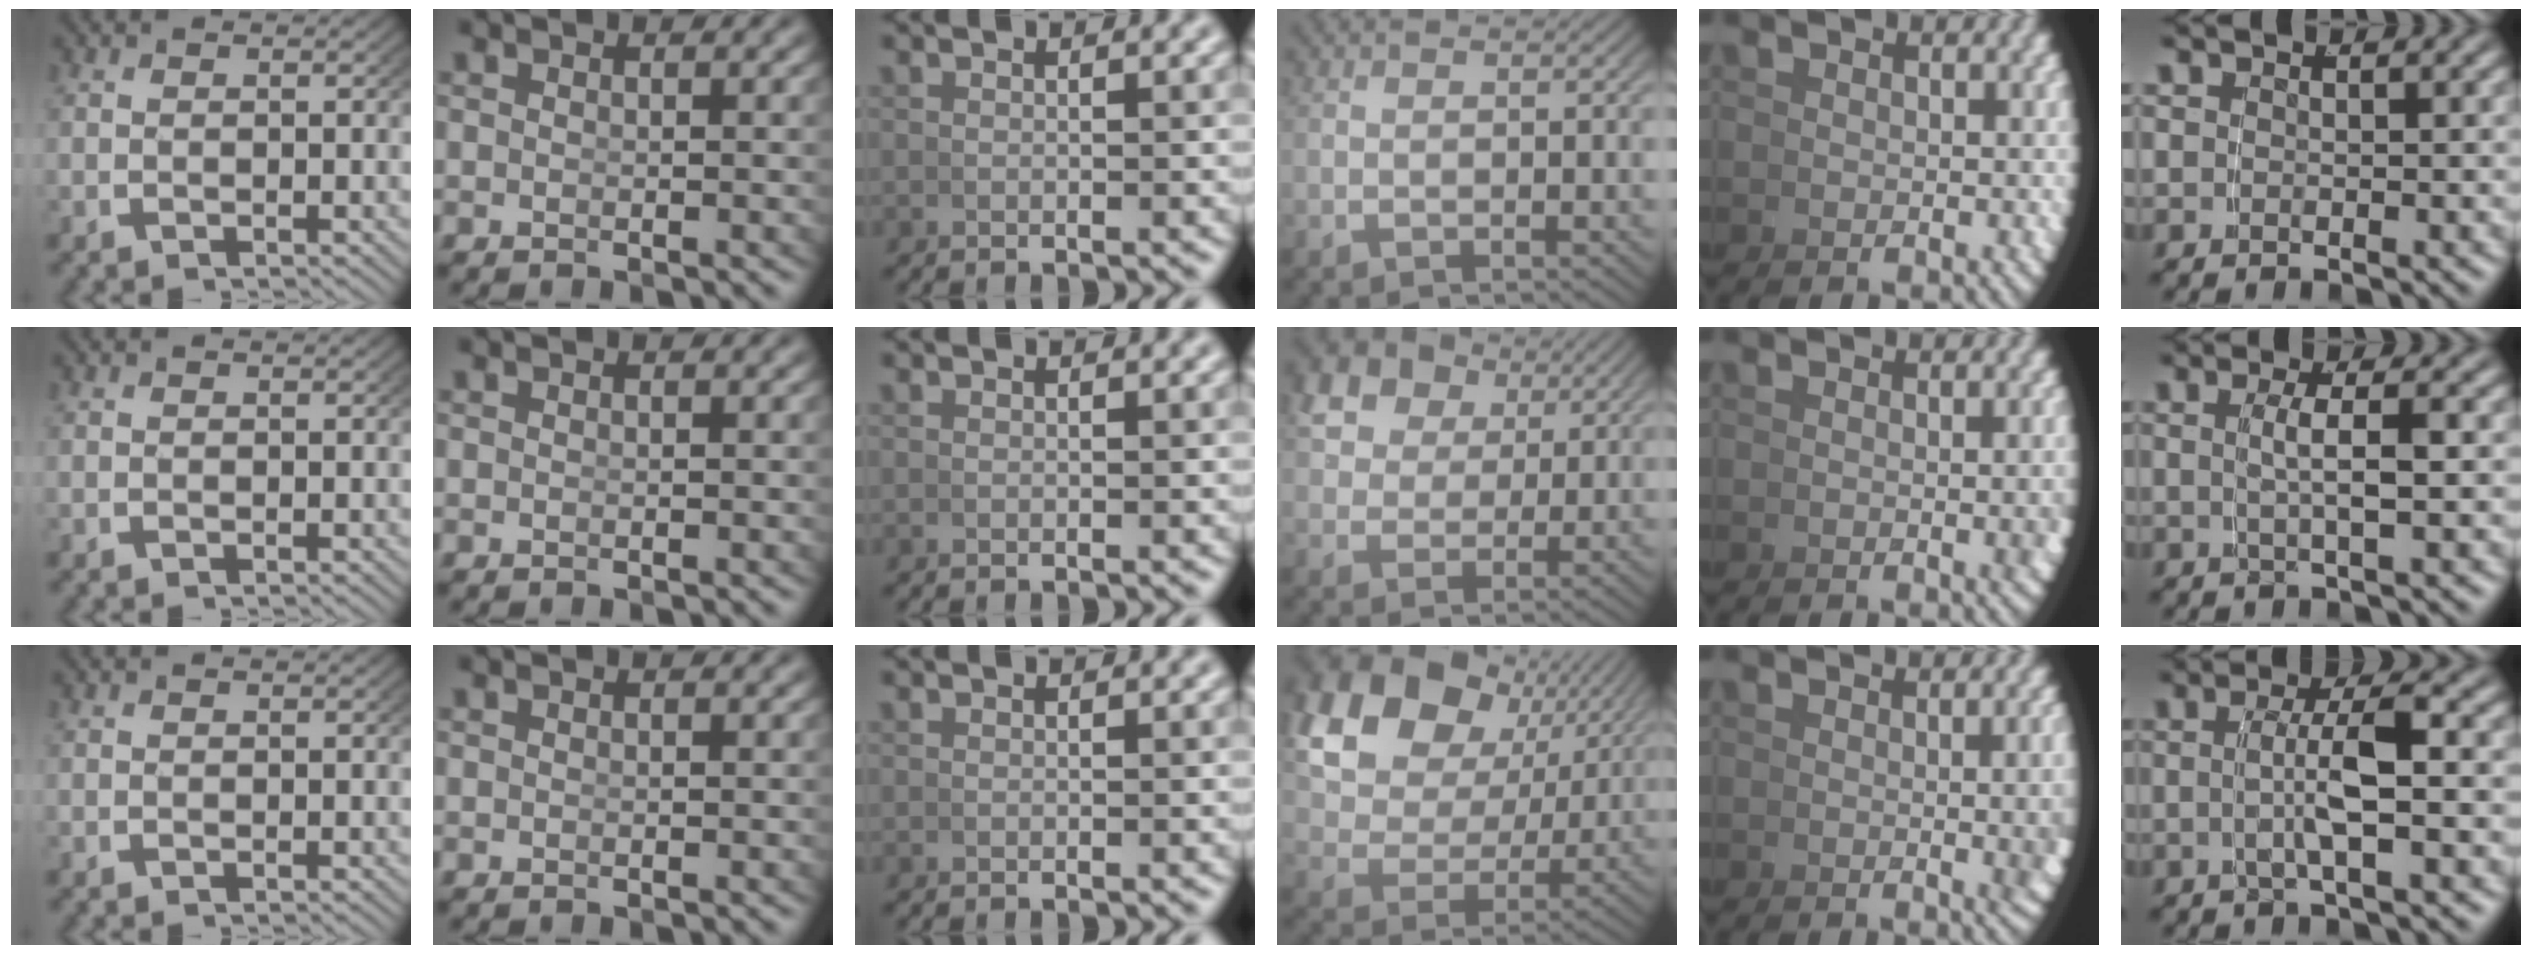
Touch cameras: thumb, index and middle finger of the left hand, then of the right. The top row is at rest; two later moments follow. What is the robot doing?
{"motion": "grasp_and_lifting", "object": "calculator"}